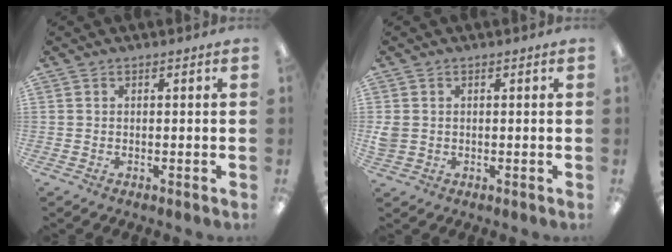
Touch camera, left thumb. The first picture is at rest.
{"total": 2.6, "force": [0.2, 2.4, 1.0], "torque": [-0.018, 0.004, 0.005]}